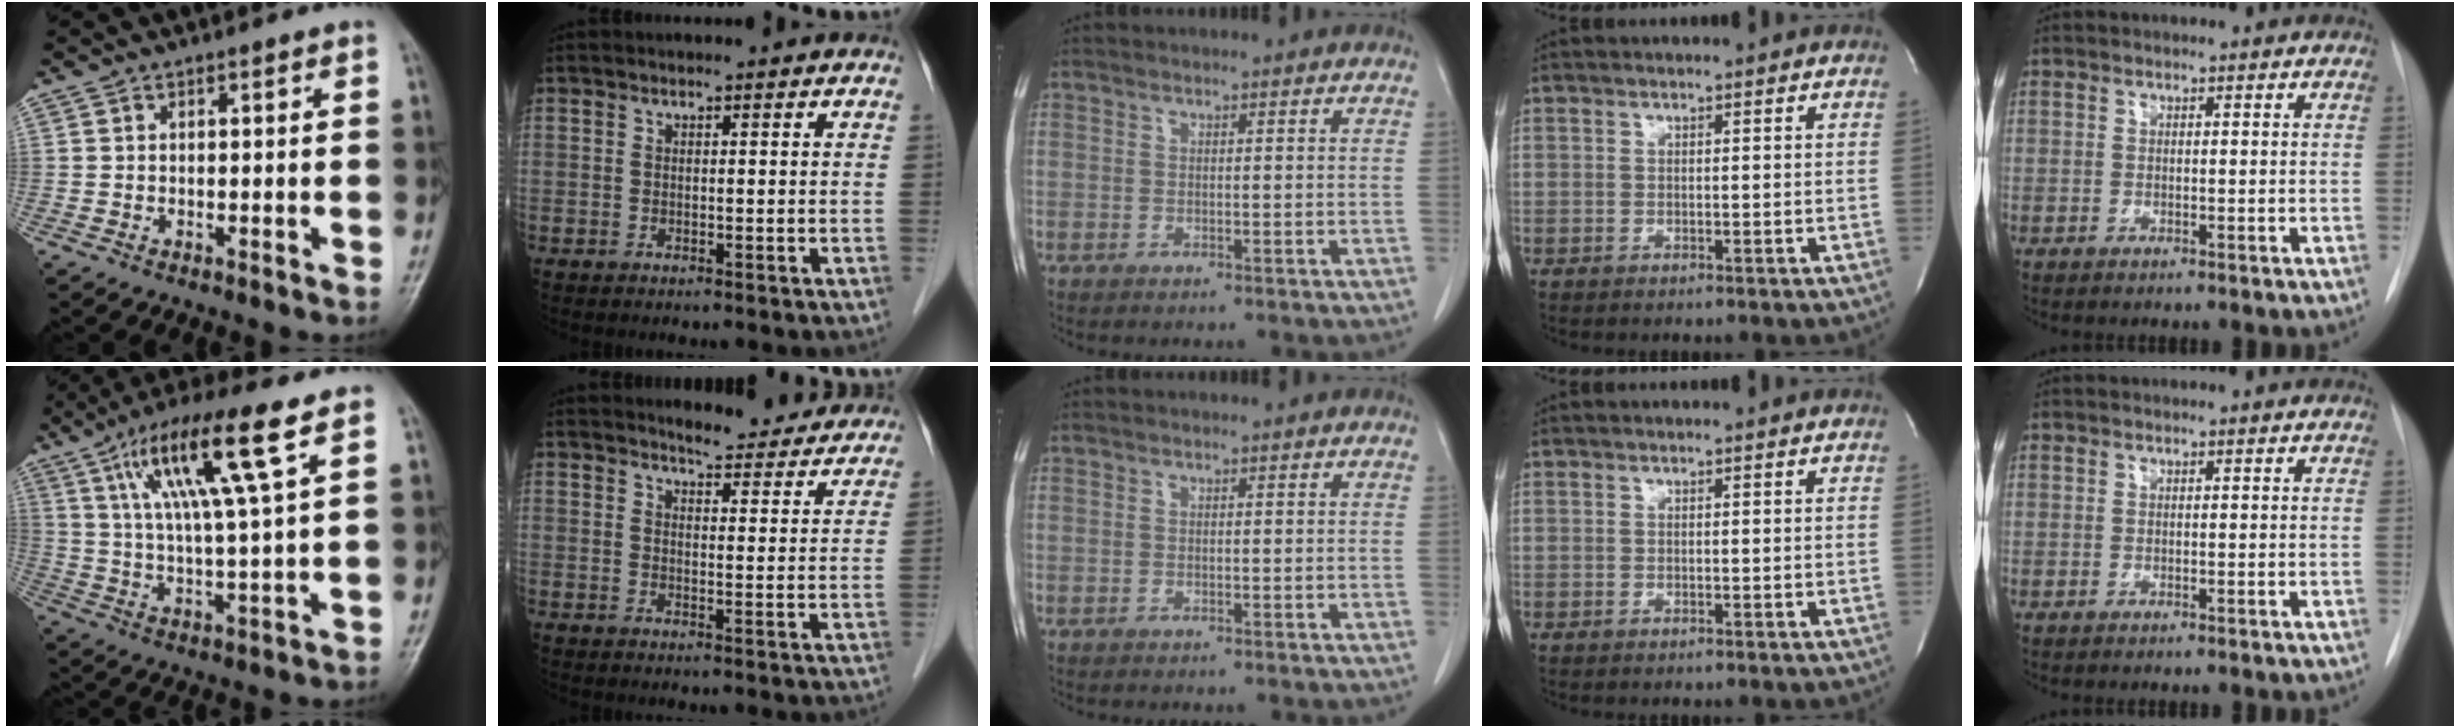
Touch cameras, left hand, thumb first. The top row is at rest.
{"thumb": {"total": 15.1, "force": [7.1, 1.4, 13.3], "torque": [-0.251, -0.016, 0.127]}, "index": {"total": 10.8, "force": [10.3, 2.0, 2.5], "torque": [-0.018, -0.012, 0.112]}}